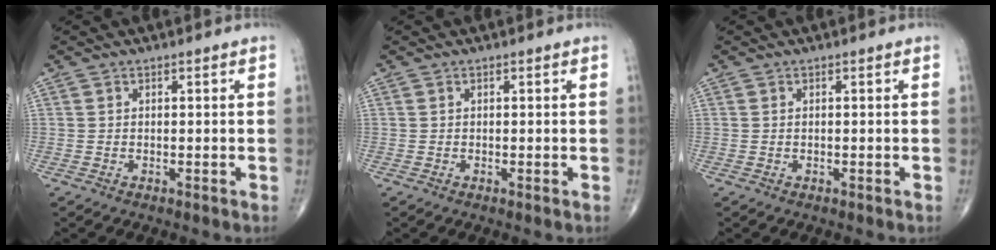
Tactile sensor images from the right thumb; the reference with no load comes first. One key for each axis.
{"total": 0.0}
{"total": 0.0}